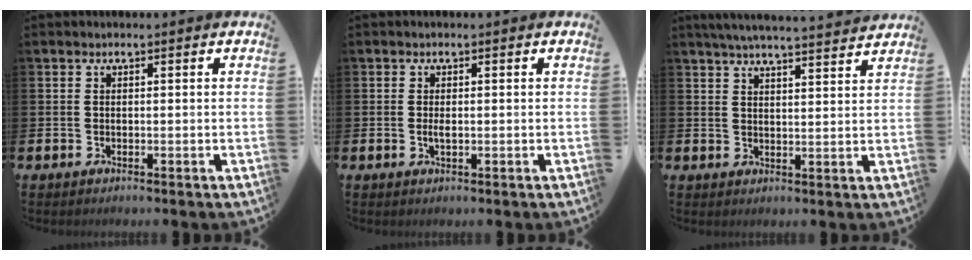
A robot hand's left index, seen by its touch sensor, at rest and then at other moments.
{"total": 1.2, "force": [0.0, 0.5, 1.1], "torque": [-0.028, 0.005, -0.001]}
{"total": 5.2, "force": [5.0, -0.3, 1.3], "torque": [-0.037, -0.025, 0.088]}